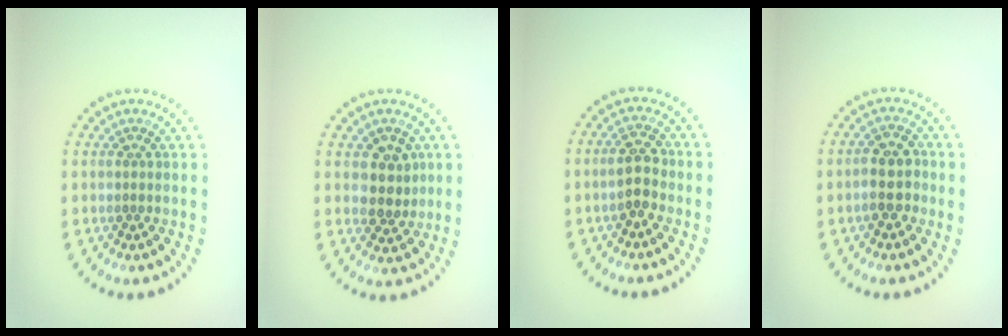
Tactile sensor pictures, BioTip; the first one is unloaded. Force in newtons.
{"total": 3.0, "press": 2.8, "slide": 0.8}
{"total": 2.5, "press": 2.5, "slide": 0.6}
{"total": 3.0, "press": 2.9, "slide": 0.8}